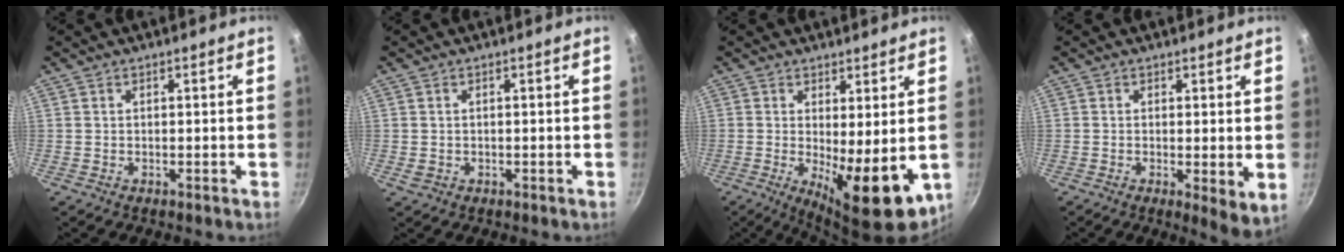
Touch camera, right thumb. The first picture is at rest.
{"total": 1.1, "force": [-0.2, 0.9, 0.6], "torque": [-0.009, 0.001, 0.000]}
{"total": 11.0, "force": [-0.6, 3.5, 10.4], "torque": [-0.136, -0.015, 0.003]}
{"total": 5.3, "force": [-0.3, 1.4, 5.1], "torque": [-0.070, -0.022, -0.004]}